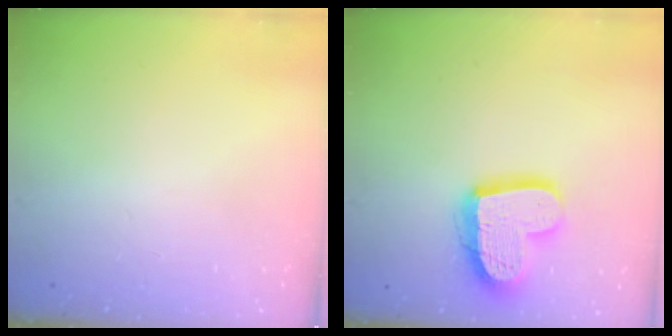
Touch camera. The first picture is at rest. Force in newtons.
{"total": 17.2, "press": 17.1, "slide": 1.5}